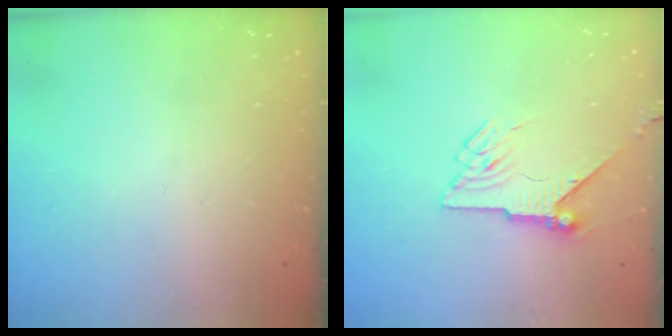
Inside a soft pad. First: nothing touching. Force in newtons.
{"total": 6.7, "press": 6.7, "slide": 1.0}